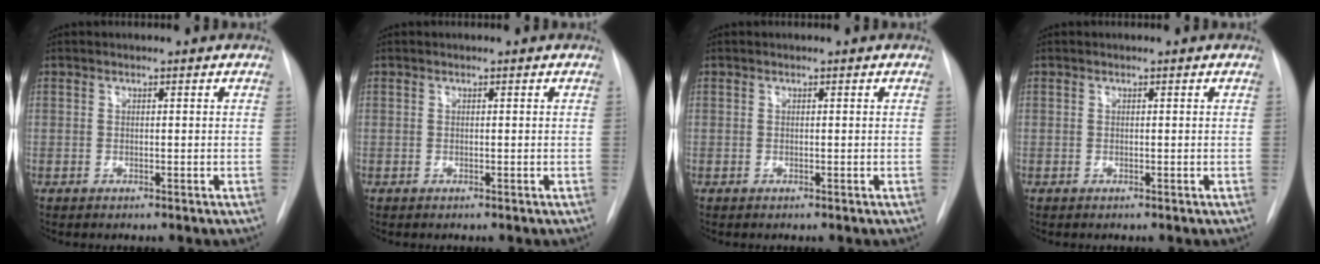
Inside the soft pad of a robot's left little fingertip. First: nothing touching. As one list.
[{"total": 0.0}, {"total": 0.0}, {"total": 0.0}]